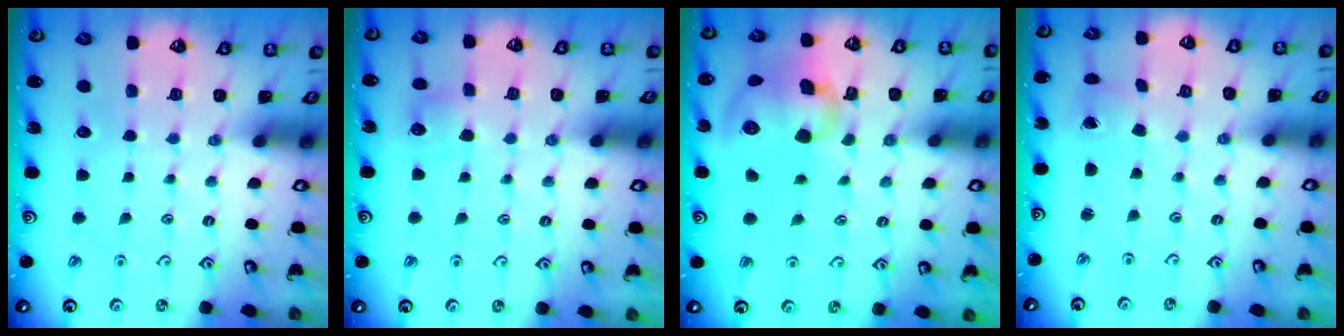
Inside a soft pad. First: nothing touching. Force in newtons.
{"total": 4.9, "press": 4.8, "slide": 0.6}
{"total": 13.1, "press": 13.1, "slide": 1.0}
{"total": 2.5, "press": 2.5, "slide": 0.1}